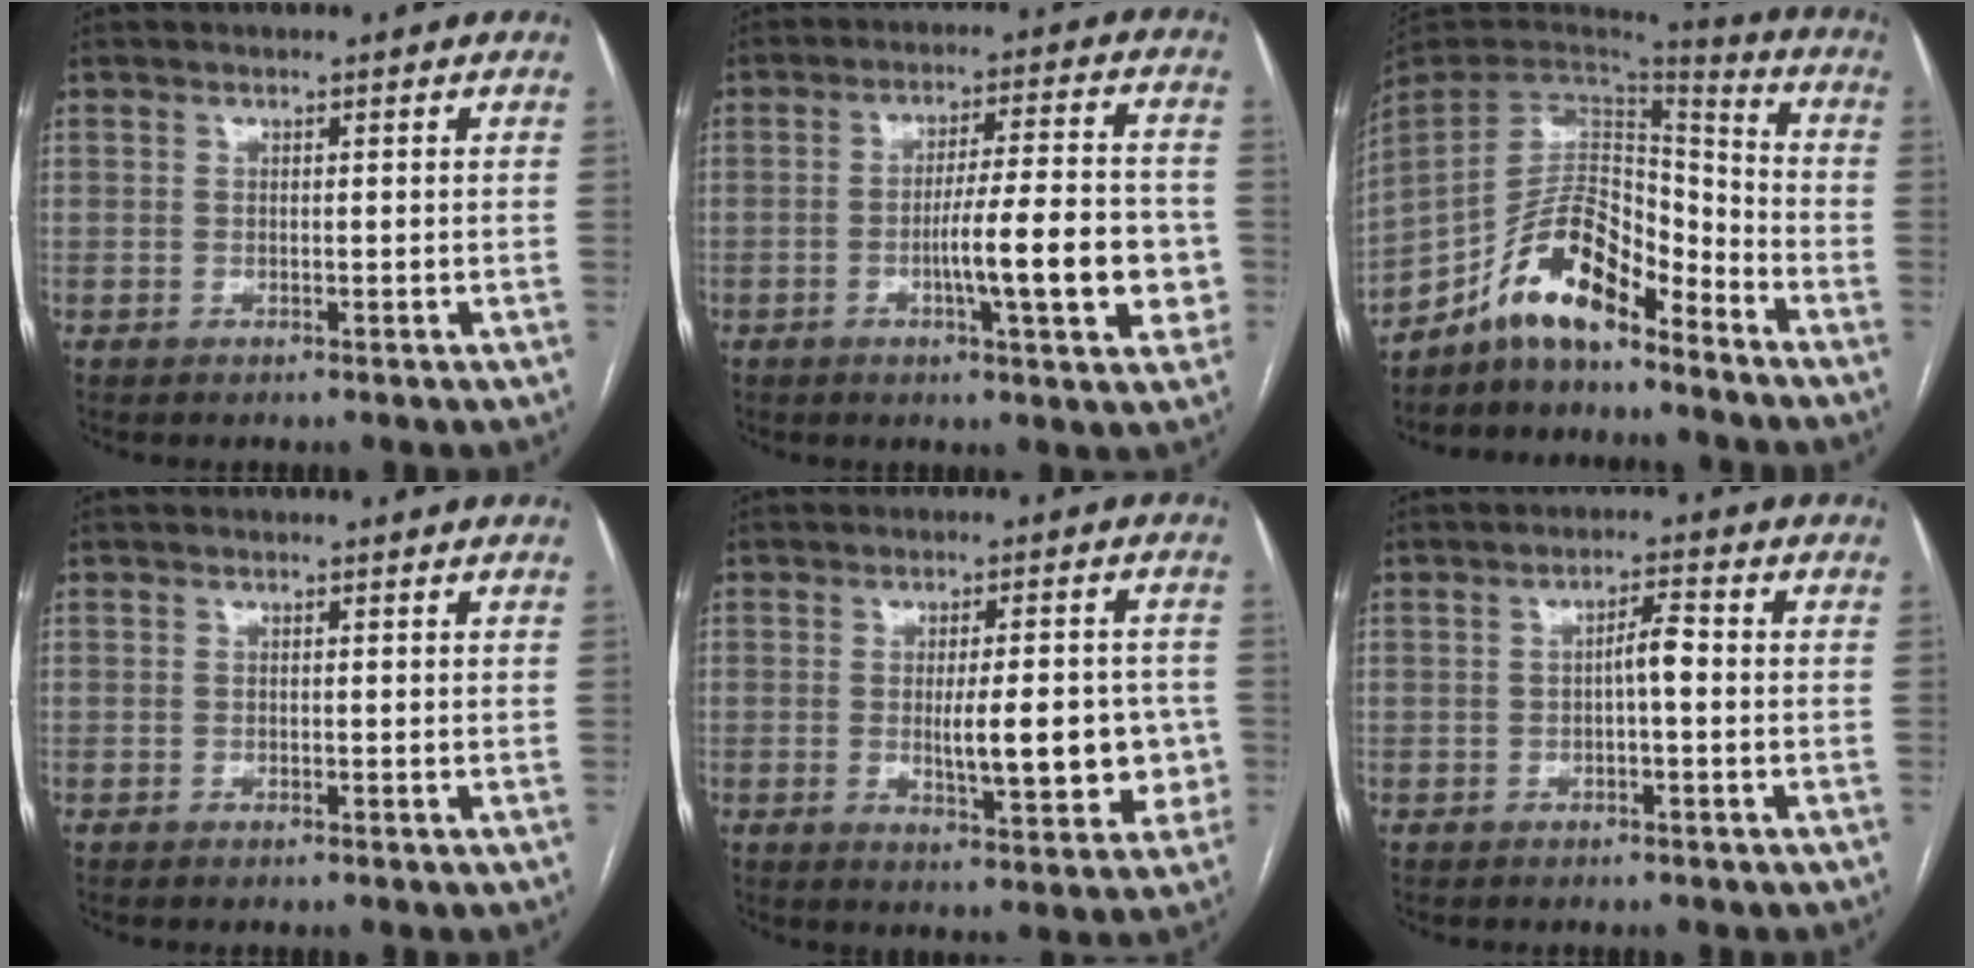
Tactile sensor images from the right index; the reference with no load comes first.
{"total": 12.4, "force": [-2.9, 1.9, 12.0], "torque": [-0.176, 0.011, -0.040]}
{"total": 12.4, "force": [-9.1, 4.1, 7.4], "torque": [-0.132, 0.028, -0.166]}
{"total": 0.0}
{"total": 10.6, "force": [-1.3, 3.0, 10.1], "torque": [-0.137, 0.004, -0.007]}
{"total": 3.0, "force": [-0.4, 0.5, 2.9], "torque": [-0.047, 0.007, -0.007]}